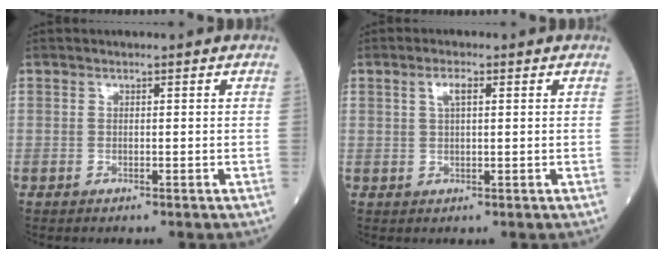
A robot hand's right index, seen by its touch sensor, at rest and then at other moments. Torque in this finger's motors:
{"motor_torque": [0.03, 0.01, 0.05, 0.04]}